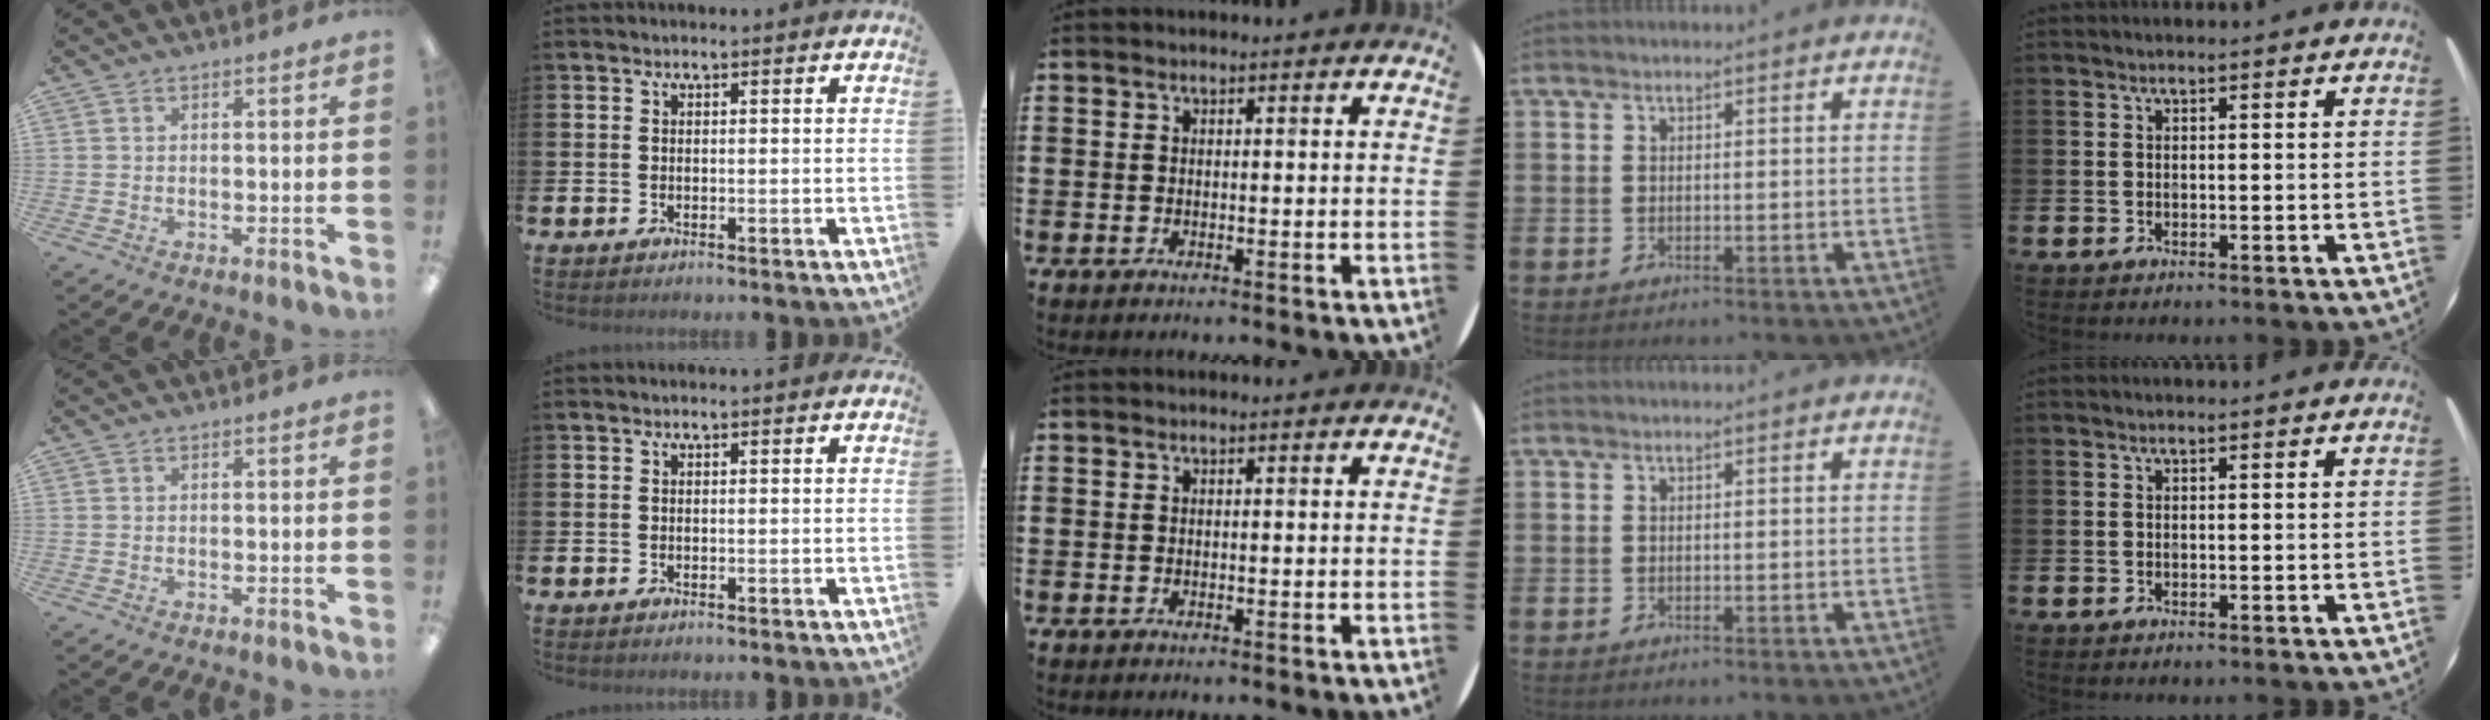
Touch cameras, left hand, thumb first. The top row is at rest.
{}